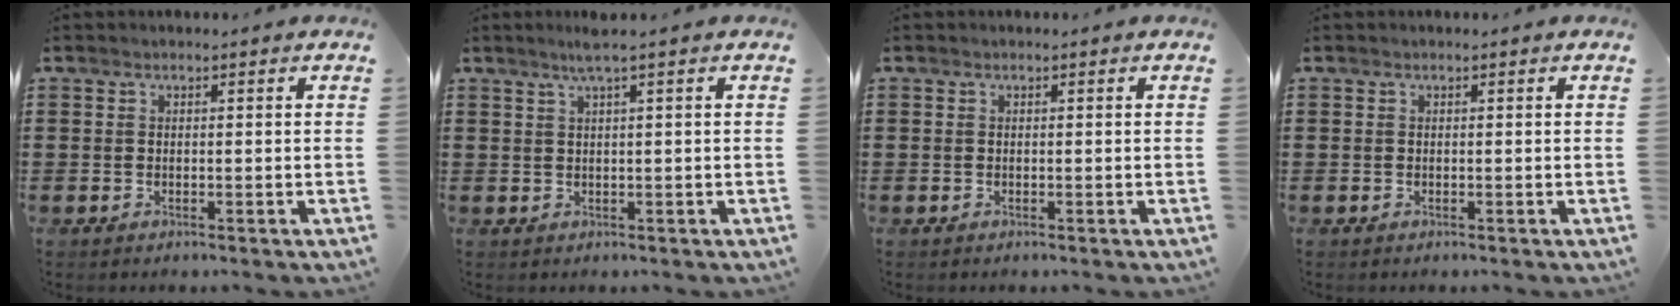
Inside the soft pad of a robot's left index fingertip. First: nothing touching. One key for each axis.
{"total": 2.2, "fx": 1.2, "fy": -0.3, "fz": 1.8, "tx": -0.035, "ty": -0.001, "tz": 0.022}
{"total": 0.0}
{"total": 0.0}